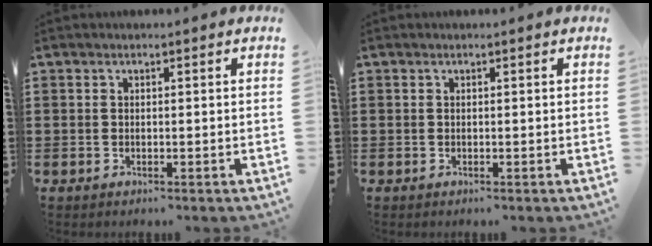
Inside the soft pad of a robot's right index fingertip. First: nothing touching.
{"total": 0.0}